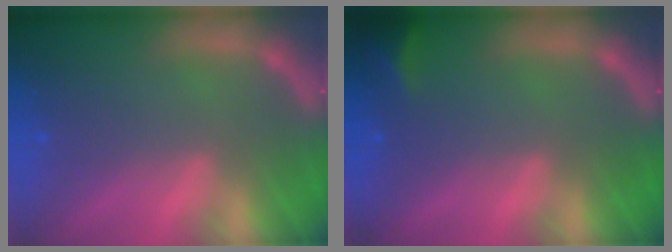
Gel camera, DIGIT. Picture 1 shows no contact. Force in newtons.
{"total": 2.4}